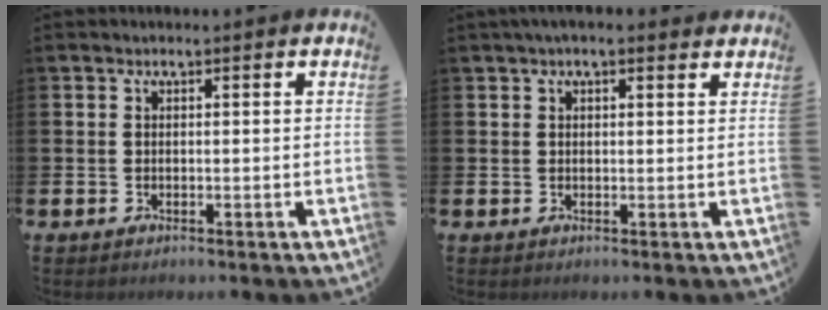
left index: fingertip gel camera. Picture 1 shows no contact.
{"total": 1.8, "force": [1.6, 0.4, 0.9], "torque": [-0.007, -0.002, 0.025]}